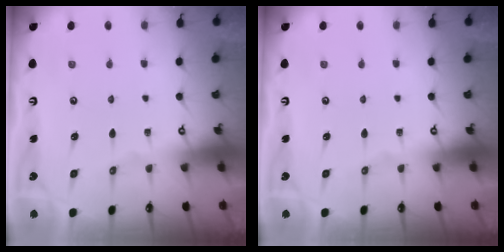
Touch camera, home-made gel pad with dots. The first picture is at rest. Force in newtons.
{"total": 0.0}